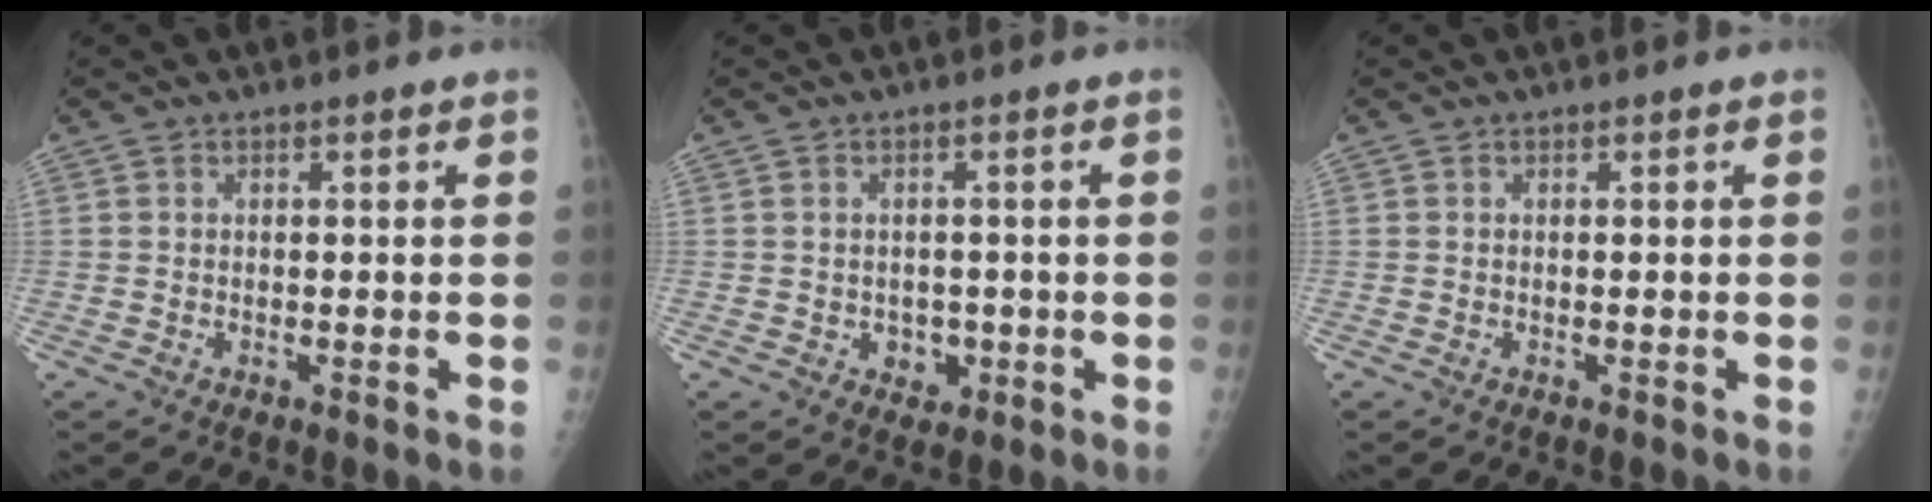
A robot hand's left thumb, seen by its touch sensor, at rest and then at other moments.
{"total": 3.3, "force": [-0.7, 2.8, 1.6], "torque": [-0.005, 0.003, -0.003]}
{"total": 0.0}